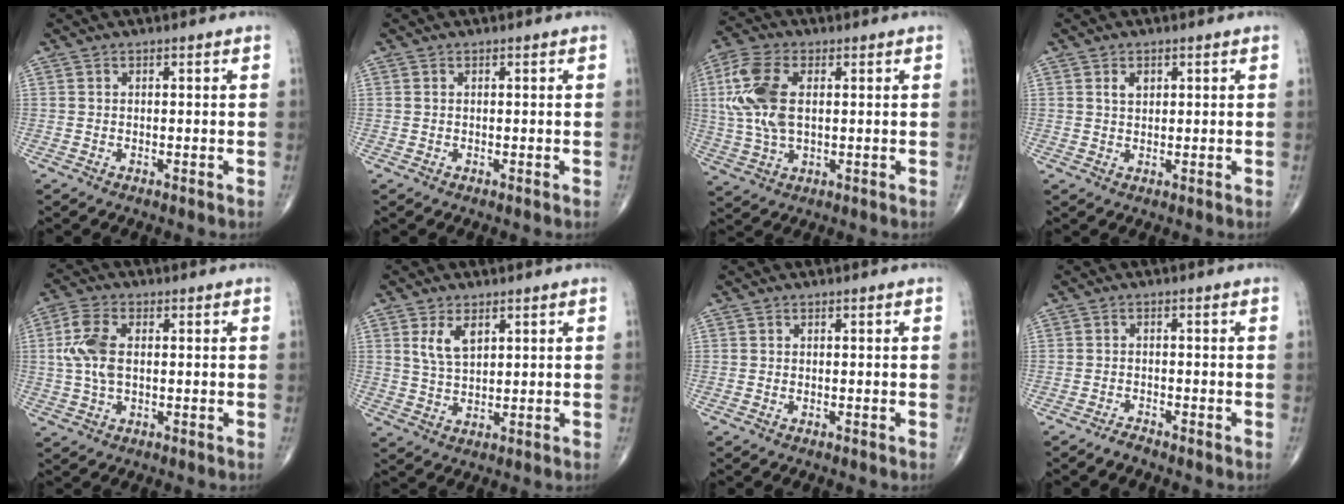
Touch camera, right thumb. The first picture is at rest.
{"total": 0.0}
{"total": 12.0, "force": [2.0, 6.6, 9.9], "torque": [-0.230, 0.005, 0.039]}
{"total": 2.1, "force": [0.9, 1.4, 1.3], "torque": [-0.016, -0.002, 0.017]}
{"total": 7.6, "force": [0.7, 4.2, 6.3], "torque": [-0.144, 0.011, 0.012]}
{"total": 5.2, "force": [2.3, 2.7, 3.8], "torque": [-0.065, -0.011, 0.050]}
{"total": 0.0}
{"total": 1.0, "force": [-0.9, 0.1, 0.5], "torque": [-0.017, 0.002, -0.019]}